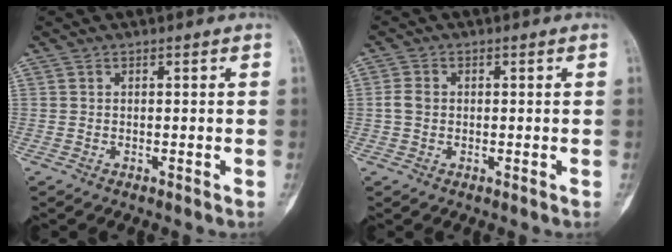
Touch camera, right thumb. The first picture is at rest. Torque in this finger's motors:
{"motor_torque": [0.27, -0.07, 0.68, 0.03, -0.01]}